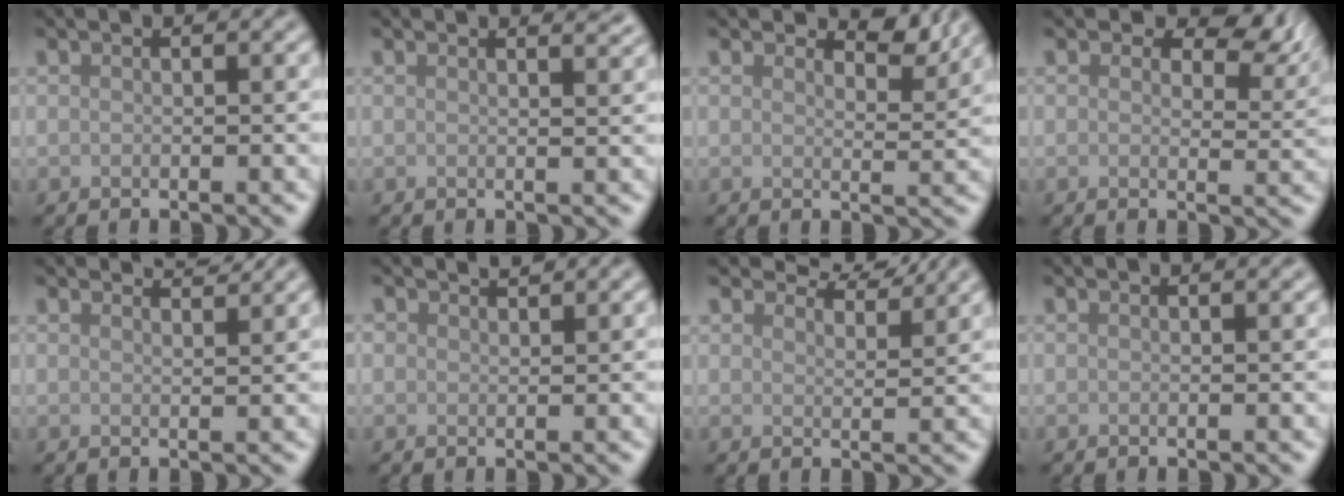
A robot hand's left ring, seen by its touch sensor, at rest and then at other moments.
{"total": 1.9, "force": [1.7, 0.5, 0.7], "torque": [0.002, 0.000, 0.014]}
{"total": 2.6, "force": [2.2, 0.8, 1.2], "torque": [-0.015, -0.006, 0.030]}
{"total": 6.3, "force": [3.5, 3.5, 3.8], "torque": [-0.048, -0.005, 0.043]}
{"total": 2.2, "force": [2.2, 0.2, 0.5], "torque": [-0.005, 0.003, 0.028]}
{"total": 1.1, "force": [1.0, 0.5, 0.3], "torque": [-0.007, -0.001, 0.016]}
{"total": 4.3, "force": [4.1, 0.7, 1.1], "torque": [-0.026, 0.003, 0.051]}
{"total": 0.8, "force": [0.6, 0.2, 0.4], "torque": [0.000, 0.004, 0.009]}